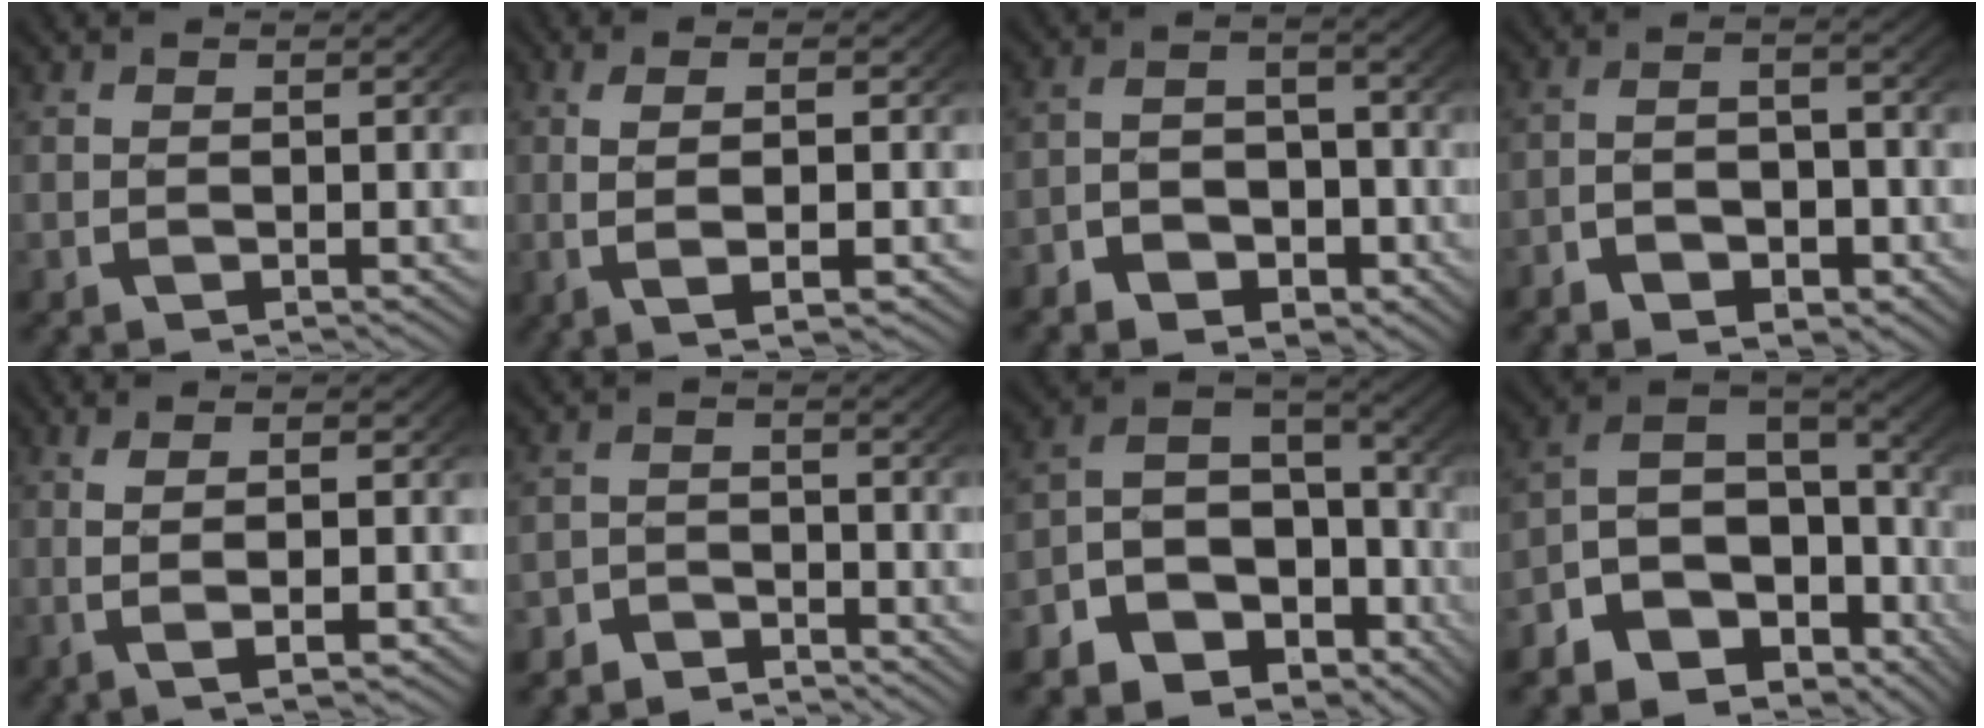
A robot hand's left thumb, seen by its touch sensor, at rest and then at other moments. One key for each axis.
{"total": 5.0, "fx": -0.2, "fy": 1.7, "fz": 4.7, "tx": -0.091, "ty": -0.004, "tz": 0.005}
{"total": 5.6, "fx": -2.5, "fy": 3.9, "fz": 3.1, "tx": -0.047, "ty": -0.023, "tz": -0.038}
{"total": 4.3, "fx": -1.8, "fy": 2.6, "fz": 2.9, "tx": -0.049, "ty": -0.012, "tz": -0.032}
{"total": 4.4, "fx": 0.1, "fy": 1.2, "fz": 4.2, "tx": -0.081, "ty": -0.003, "tz": 0.008}
{"total": 3.5, "fx": -3.2, "fy": 1.3, "fz": 0.1, "tx": 0.006, "ty": -0.014, "tz": -0.060}
{"total": 12.9, "fx": -4.9, "fy": 10.0, "fz": 6.7, "tx": -0.127, "ty": -0.041, "tz": -0.077}
{"total": 13.7, "fx": -4.1, "fy": 10.5, "fz": 7.7, "tx": -0.159, "ty": -0.041, "tz": -0.064}